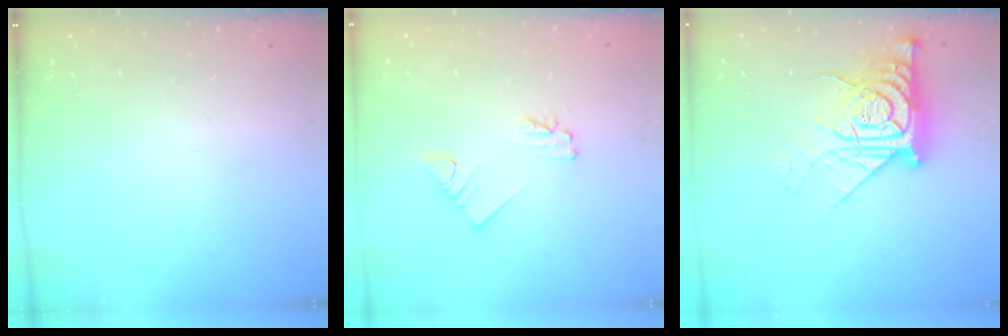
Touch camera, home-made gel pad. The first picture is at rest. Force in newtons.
{"total": 2.3, "press": 2.3, "slide": 0.1}
{"total": 14.0, "press": 13.9, "slide": 1.4}